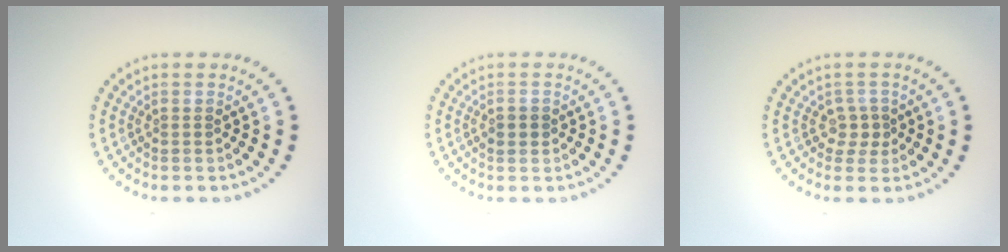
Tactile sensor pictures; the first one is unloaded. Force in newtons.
{"total": 1.7, "press": 1.7, "slide": 0.1}
{"total": 1.8, "press": 1.4, "slide": 1.1}